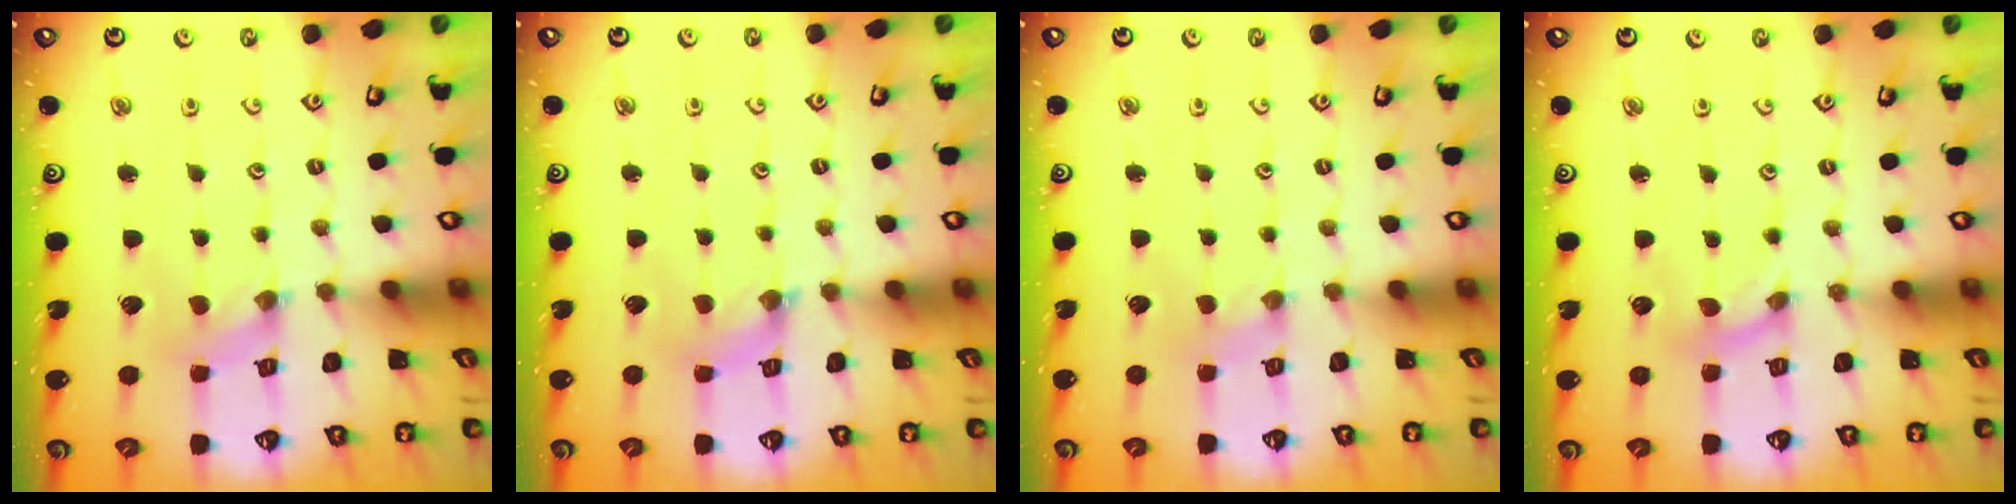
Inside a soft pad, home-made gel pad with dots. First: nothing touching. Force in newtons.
{"total": 1.5, "press": 1.5, "slide": 0.3}
{"total": 0.0}
{"total": 0.0}